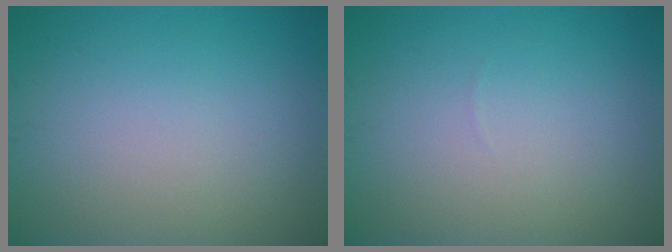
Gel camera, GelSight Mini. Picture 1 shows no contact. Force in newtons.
{"total": 0.0}